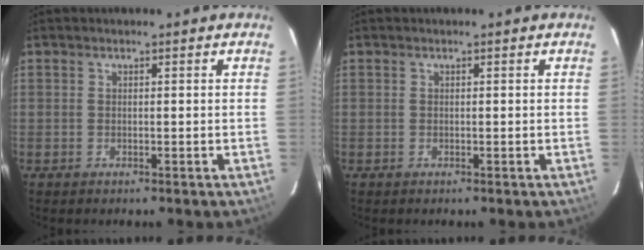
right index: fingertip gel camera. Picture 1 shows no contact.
{"total": 0.0}